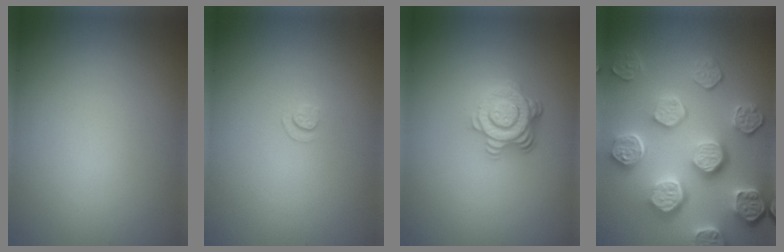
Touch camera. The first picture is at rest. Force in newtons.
{"total": 0.6, "press": 0.3, "slide": 0.6}
{"total": 4.7, "press": 3.5, "slide": 3.2}
{"total": 8.6, "press": 6.3, "slide": 5.9}